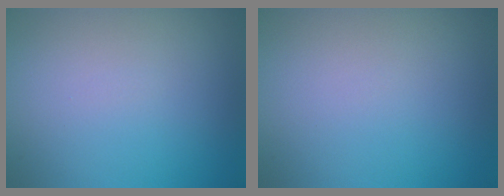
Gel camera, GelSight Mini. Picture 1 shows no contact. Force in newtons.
{"total": 0.0}